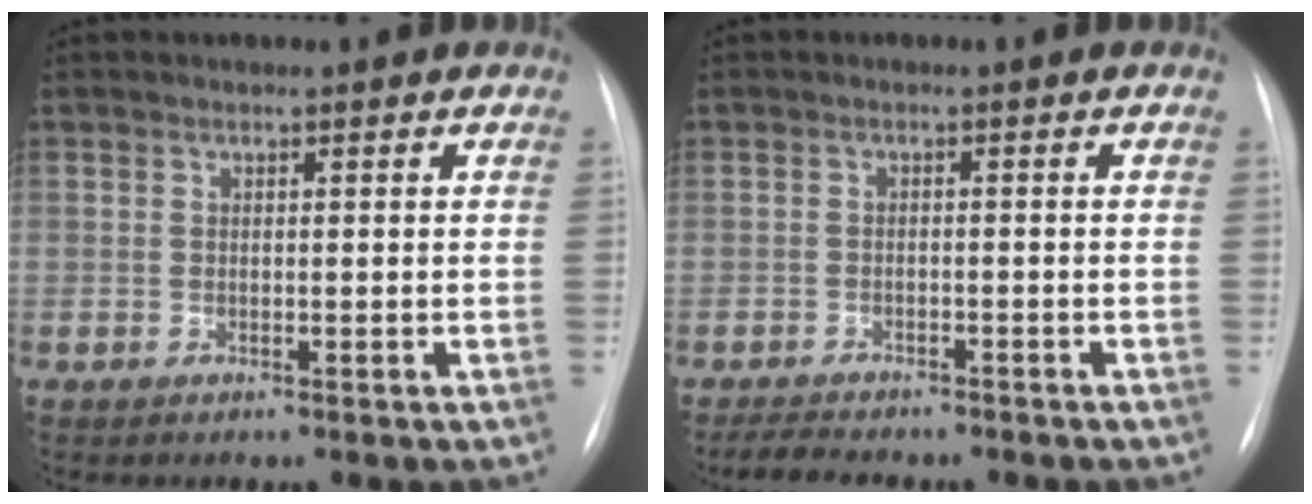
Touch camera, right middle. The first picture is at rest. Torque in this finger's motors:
{"motor_torque": [0.13, -0.16, 0.06, 0.02]}